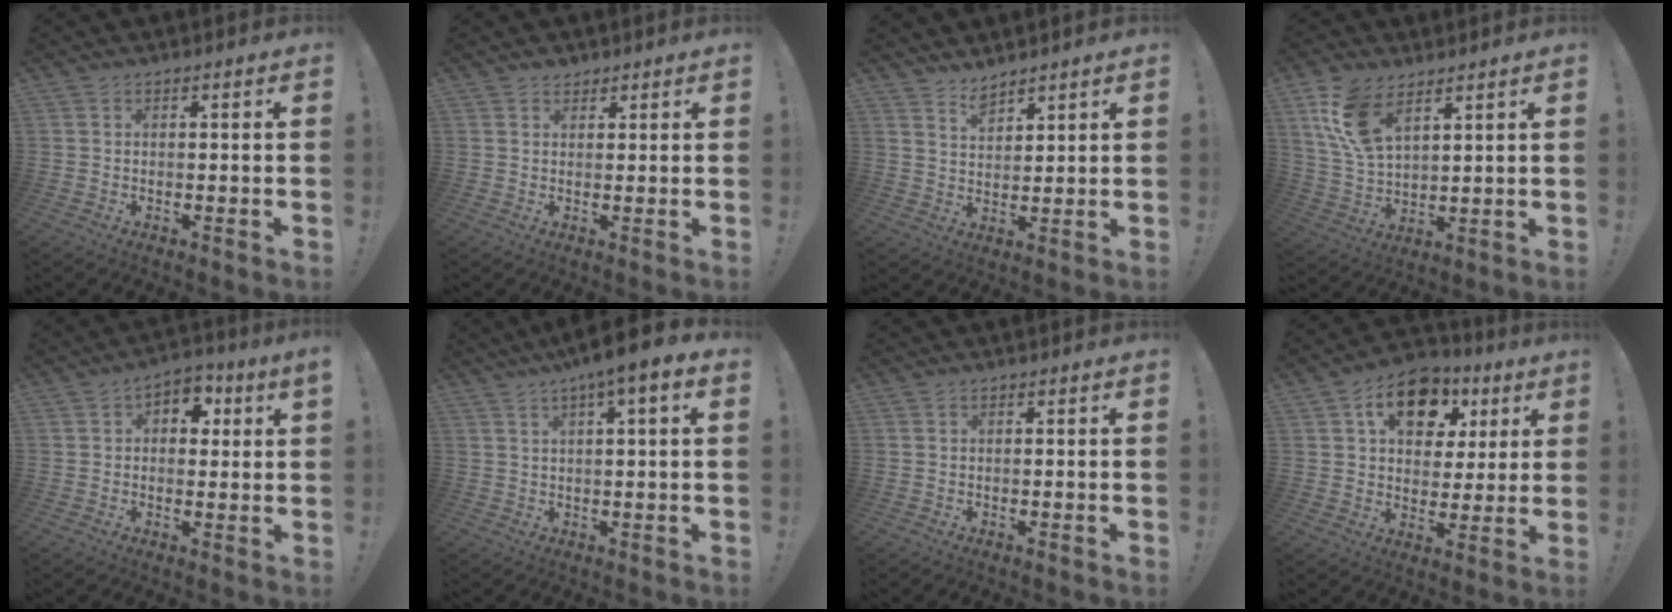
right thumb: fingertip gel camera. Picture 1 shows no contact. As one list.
[{"total": 2.6, "force": [2.0, 1.7, 0.1], "torque": [0.004, -0.006, 0.037]}, {"total": 5.2, "force": [4.6, 2.2, 1.2], "torque": [-0.017, -0.032, 0.086]}, {"total": 12.2, "force": [6.9, 6.3, 7.9], "torque": [-0.163, -0.021, 0.130]}, {"total": 5.4, "force": [1.8, 3.8, 3.5], "torque": [-0.038, -0.008, 0.026]}, {"total": 7.1, "force": [3.1, 0.8, 6.4], "torque": [-0.089, -0.019, 0.047]}, {"total": 0.0}, {"total": 15.1, "force": [6.8, 10.3, 8.6], "torque": [-0.123, -0.024, 0.122]}]